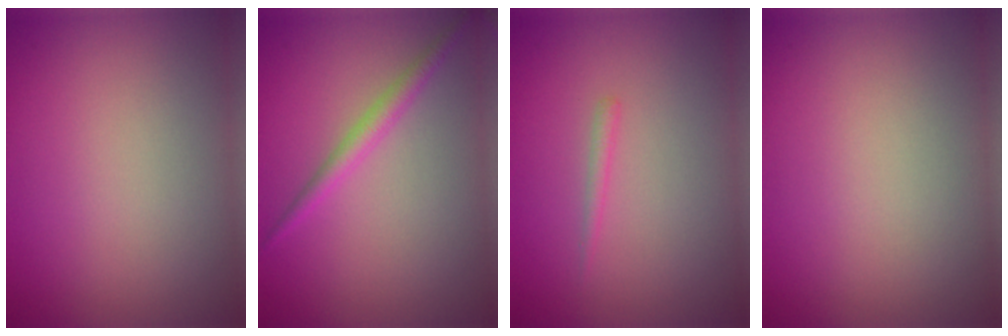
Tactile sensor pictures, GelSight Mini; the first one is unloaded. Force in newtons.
{"total": 1.8, "press": 1.8, "slide": 0.1}
{"total": 0.7, "press": 0.7, "slide": 0.1}
{"total": 0.0}